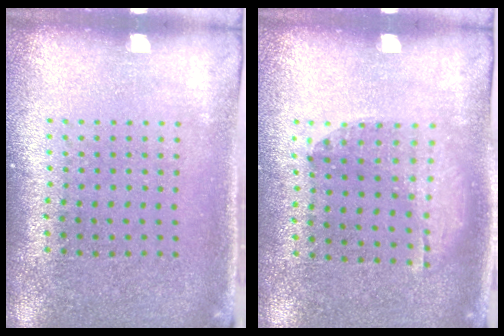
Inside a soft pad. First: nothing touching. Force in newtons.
{"total": 1.2, "press": 0.9, "slide": 0.9}